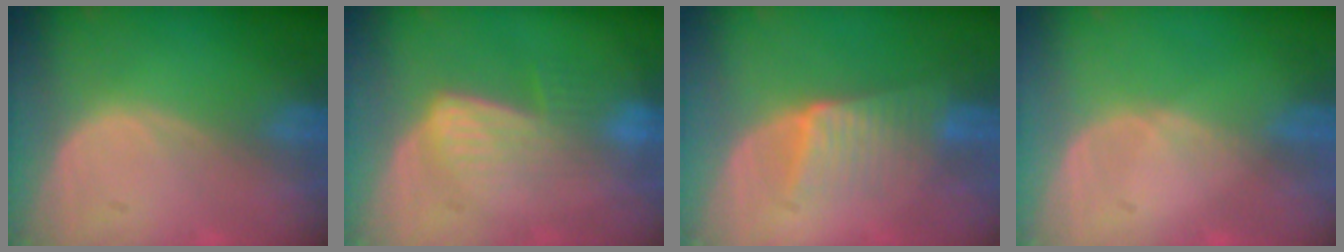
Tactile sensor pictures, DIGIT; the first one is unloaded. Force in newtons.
{"total": 7.2, "press": 6.0, "slide": 4.0}
{"total": 6.1, "press": 5.5, "slide": 2.6}
{"total": 0.6, "press": 0.5, "slide": 0.2}